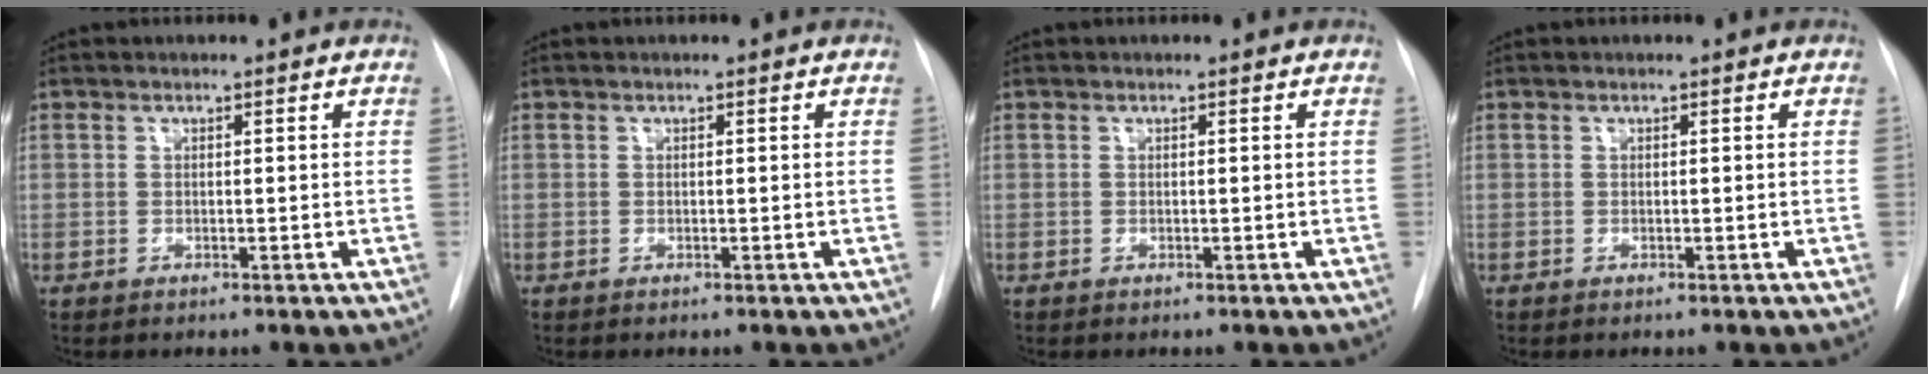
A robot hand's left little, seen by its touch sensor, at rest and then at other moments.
{"total": 0.0}
{"total": 0.0}
{"total": 0.0}